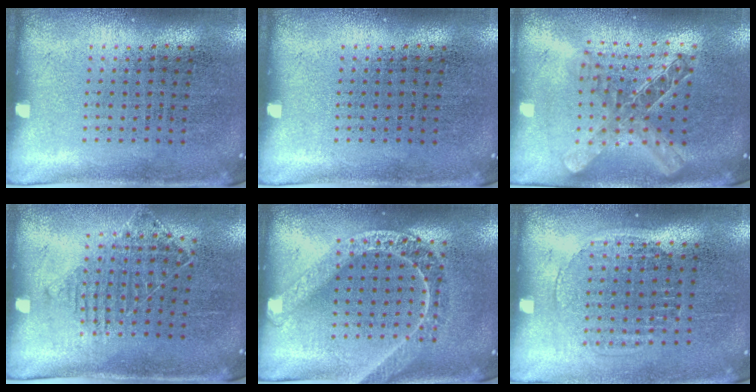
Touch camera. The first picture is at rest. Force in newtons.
{"total": 0.0}
{"total": 2.0, "press": 1.7, "slide": 1.0}
{"total": 1.0, "press": 1.0, "slide": 0.2}
{"total": 1.5, "press": 1.5, "slide": 0.2}
{"total": 1.4, "press": 1.2, "slide": 0.6}